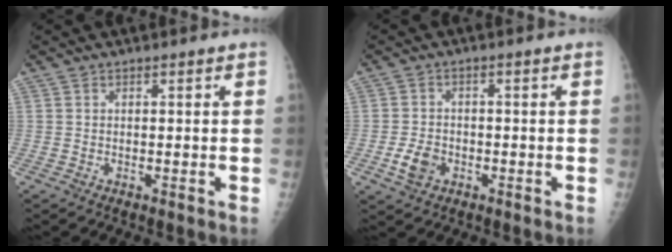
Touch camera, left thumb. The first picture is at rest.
{"total": 4.4, "force": [-1.6, 3.1, 2.5], "torque": [-0.043, 0.008, -0.029]}